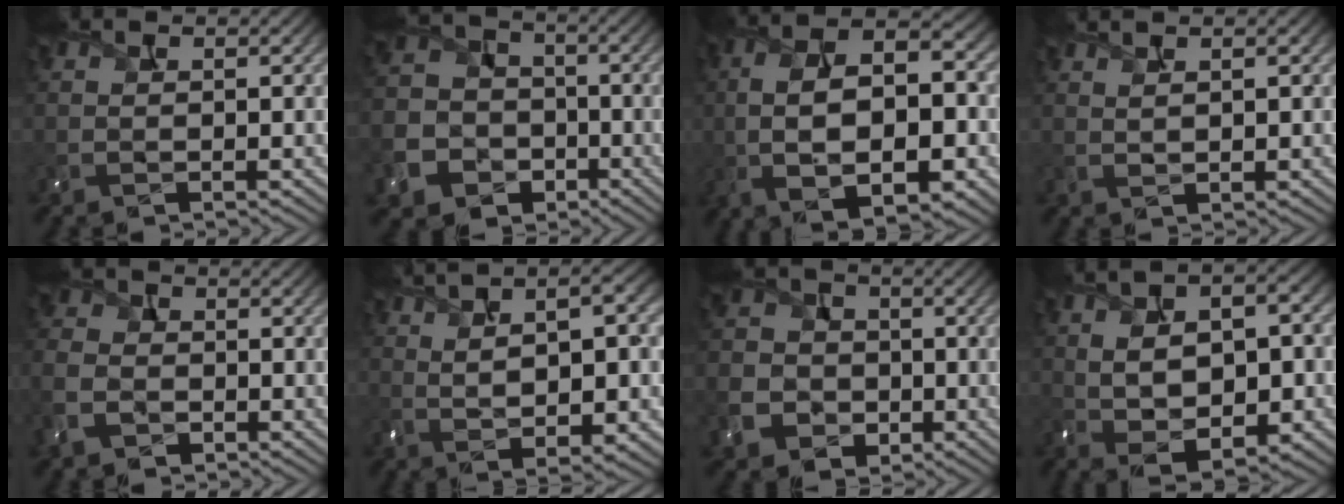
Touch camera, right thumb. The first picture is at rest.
{"total": 10.5, "force": [-4.7, 8.7, 3.7], "torque": [-0.102, -0.043, -0.103]}
{"total": 12.6, "force": [-1.7, 6.6, 10.6], "torque": [-0.192, -0.005, -0.022]}
{"total": 1.9, "force": [1.4, 0.3, 1.3], "torque": [-0.021, -0.006, 0.023]}
{"total": 6.1, "force": [-3.0, 4.3, 3.2], "torque": [-0.100, -0.012, -0.070]}
{"total": 11.4, "force": [2.8, 4.1, 10.3], "torque": [-0.174, 0.021, 0.055]}
{"total": 7.8, "force": [-3.0, 6.6, 2.9], "torque": [-0.087, -0.030, -0.071]}
{"total": 10.5, "force": [0.5, 6.2, 8.5], "torque": [-0.146, 0.007, 0.013]}